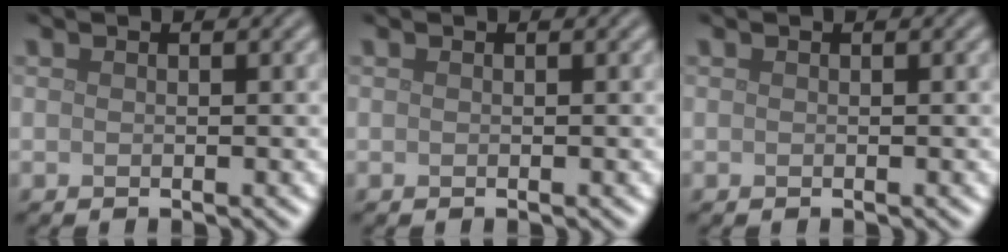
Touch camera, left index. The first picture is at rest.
{"total": 0.0}
{"total": 0.0}